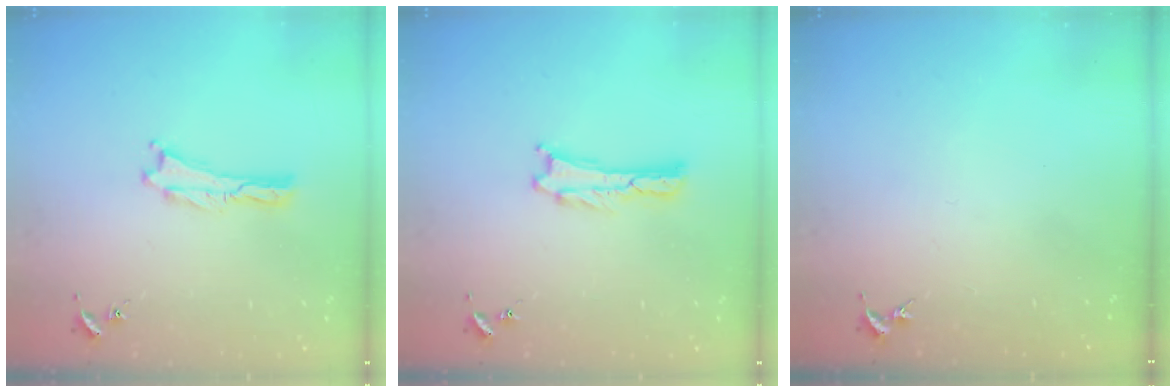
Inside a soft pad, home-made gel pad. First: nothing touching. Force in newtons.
{"total": 0.0}
{"total": 0.0}